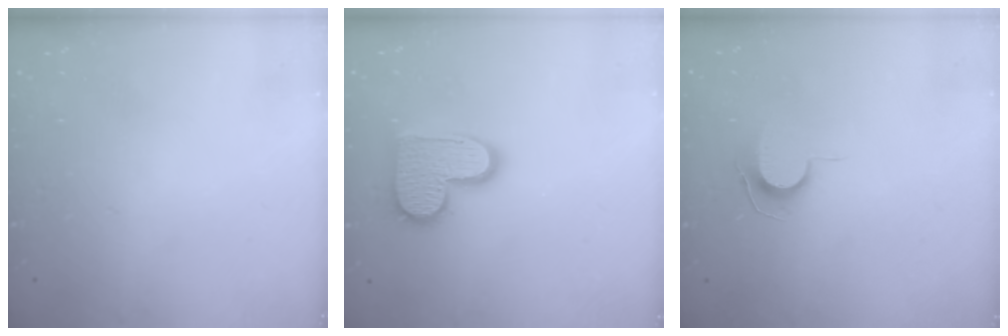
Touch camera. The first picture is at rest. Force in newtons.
{"total": 13.5, "press": 13.5, "slide": 0.8}
{"total": 7.0, "press": 7.0, "slide": 0.6}